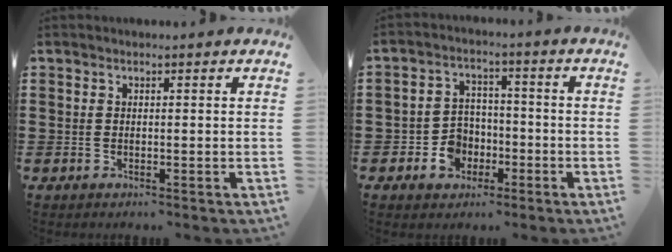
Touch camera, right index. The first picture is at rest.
{"total": 5.7, "force": [-2.3, 4.8, 2.1], "torque": [-0.053, 0.015, -0.043]}